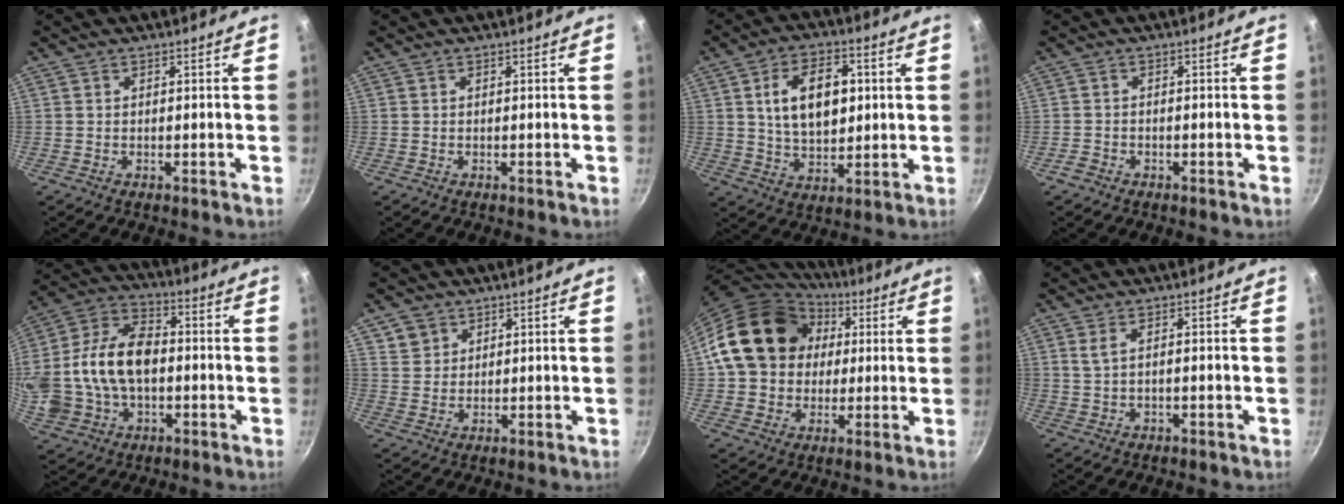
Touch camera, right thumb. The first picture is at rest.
{"total": 0.0}
{"total": 13.2, "force": [2.6, 8.1, 10.1], "torque": [-0.143, -0.003, 0.044]}
{"total": 1.7, "force": [-1.3, 0.9, 0.6], "torque": [-0.023, 0.013, -0.025]}
{"total": 20.6, "force": [-0.7, 13.8, 15.2], "torque": [-0.289, 0.036, -0.012]}
{"total": 4.1, "force": [2.3, 3.3, 0.6], "torque": [0.011, 0.002, 0.044]}
{"total": 19.9, "force": [3.9, 16.3, 10.7], "torque": [-0.159, 0.030, 0.062]}
{"total": 2.3, "force": [0.0, 0.8, 2.1], "torque": [-0.047, 0.005, 0.004]}